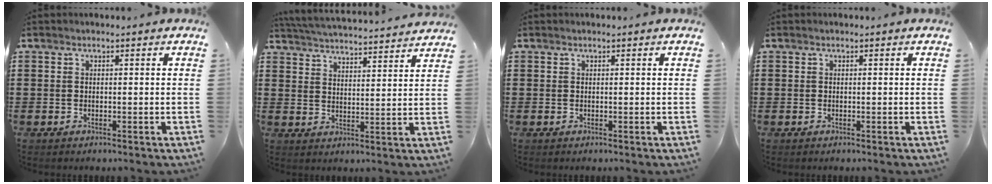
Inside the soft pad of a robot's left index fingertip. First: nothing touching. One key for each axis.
{"total": 4.5, "fx": 4.5, "fy": -0.5, "fz": 0.4, "tx": -0.029, "ty": -0.034, "tz": 0.076}
{"total": 0.0}
{"total": 0.0}